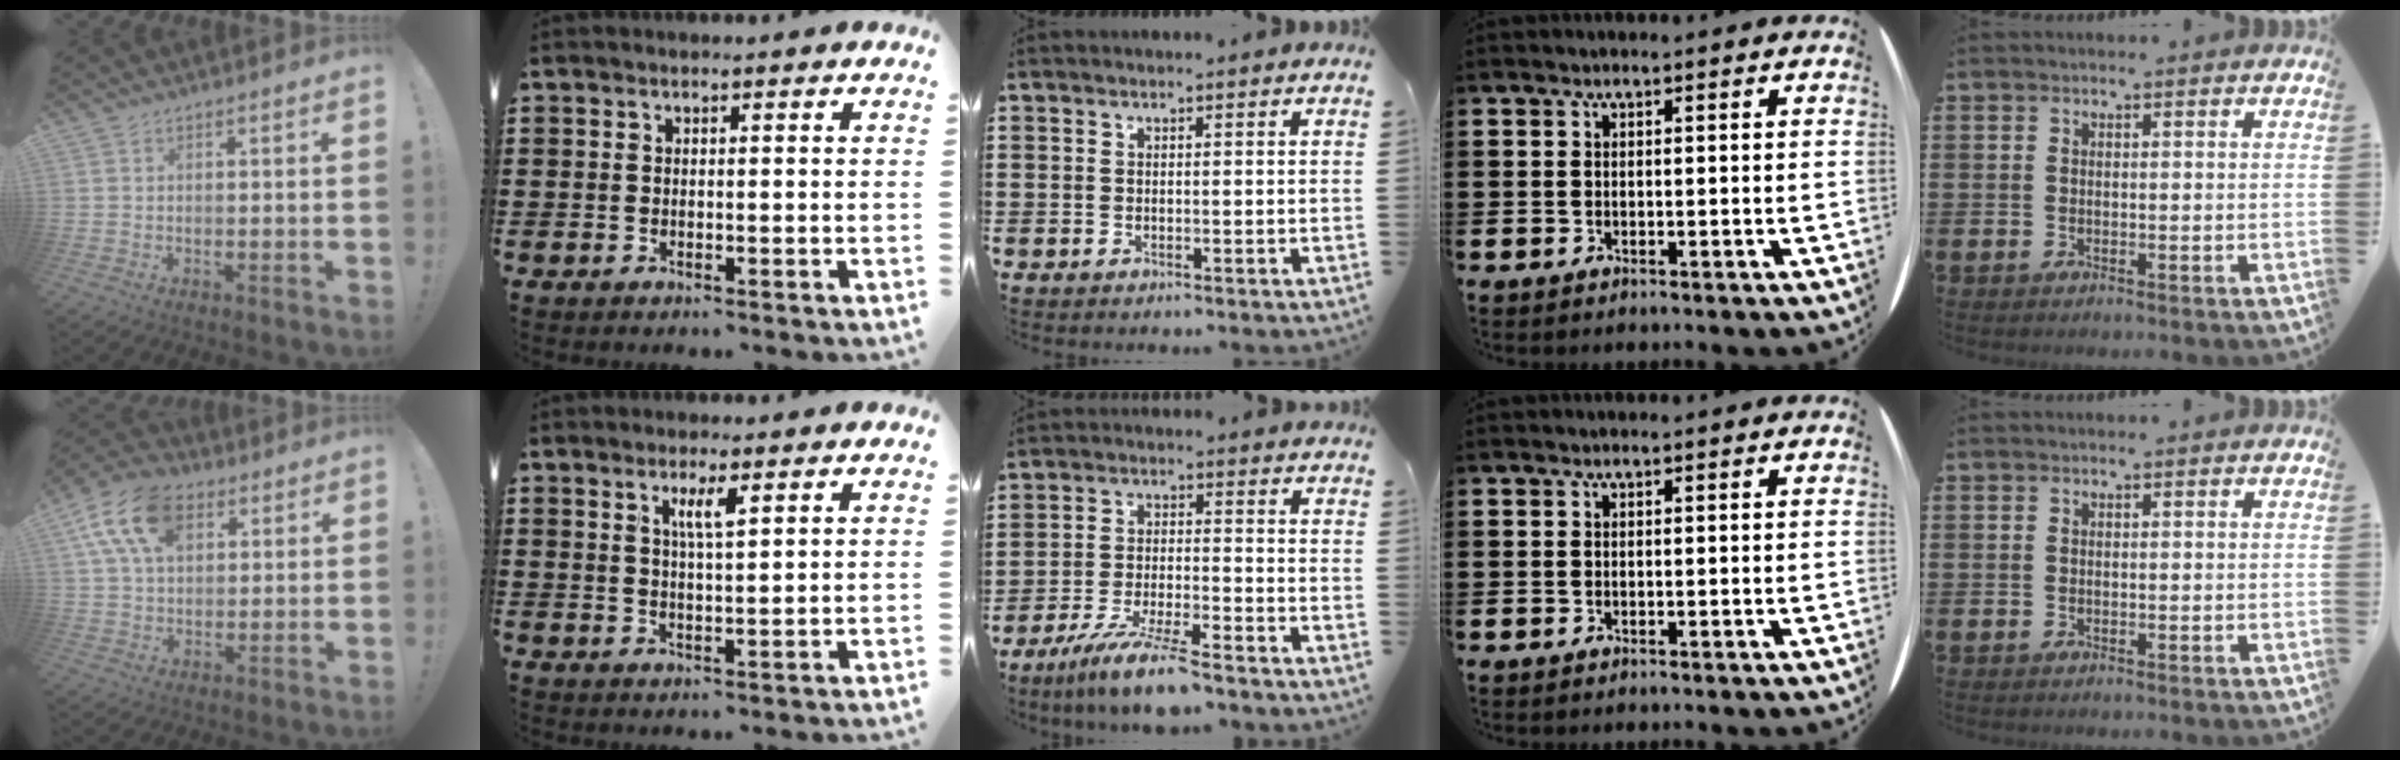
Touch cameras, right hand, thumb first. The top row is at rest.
{"thumb": {"total": 16.1, "force": [6.7, 10.4, 10.2], "torque": [-0.171, -0.014, 0.126]}, "index": {"total": 3.5, "force": [1.7, 0.7, 3.0], "torque": [-0.064, 0.004, 0.026]}, "middle": {"total": 7.8, "force": [-6.6, 0.0, 4.2], "torque": [-0.085, -0.008, -0.125]}}